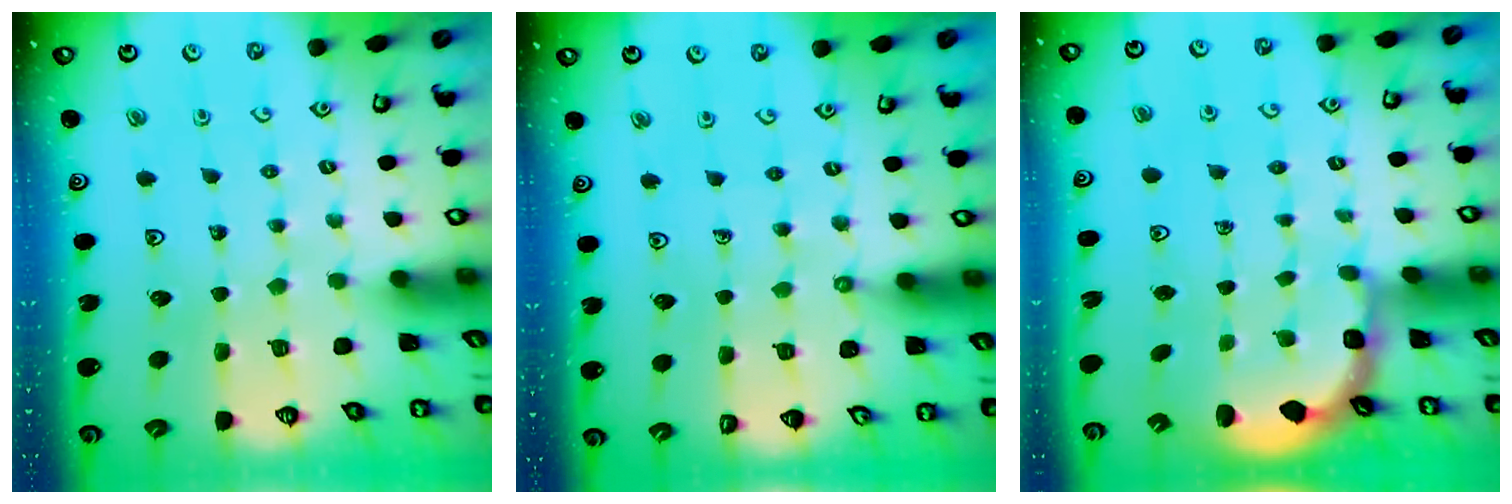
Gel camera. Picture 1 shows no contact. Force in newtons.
{"total": 2.3, "press": 2.3, "slide": 0.5}
{"total": 2.7, "press": 2.0, "slide": 1.8}